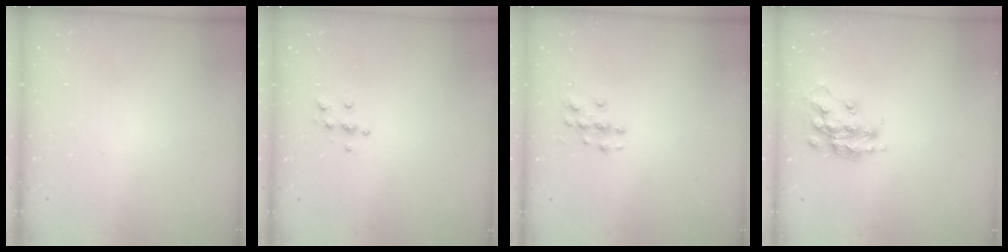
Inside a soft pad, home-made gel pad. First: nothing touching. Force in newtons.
{"total": 4.6, "press": 4.6, "slide": 0.5}
{"total": 3.9, "press": 3.9, "slide": 0.2}
{"total": 14.7, "press": 14.7, "slide": 0.9}